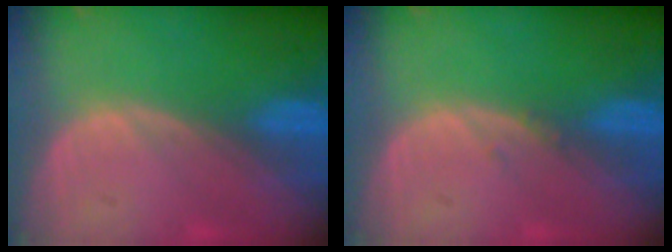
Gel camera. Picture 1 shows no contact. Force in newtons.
{"total": 0.6, "press": 0.5, "slide": 0.1}